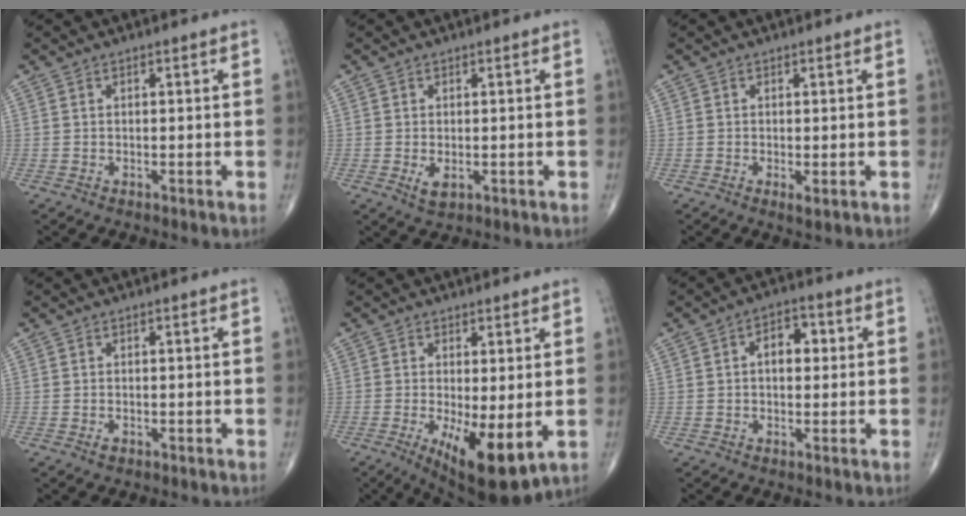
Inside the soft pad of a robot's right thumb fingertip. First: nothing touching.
{"total": 2.3, "force": [-0.4, 1.3, 1.9], "torque": [-0.033, -0.005, -0.004]}
{"total": 1.4, "force": [-0.3, 0.4, 1.3], "torque": [-0.027, -0.006, -0.007]}
{"total": 1.0, "force": [-0.5, 0.7, 0.6], "torque": [-0.011, 0.001, -0.007]}
{"total": 11.0, "force": [-2.5, 3.6, 10.1], "torque": [-0.162, -0.025, -0.026]}
{"total": 5.7, "force": [0.8, 3.5, 4.4], "torque": [-0.047, 0.014, 0.005]}